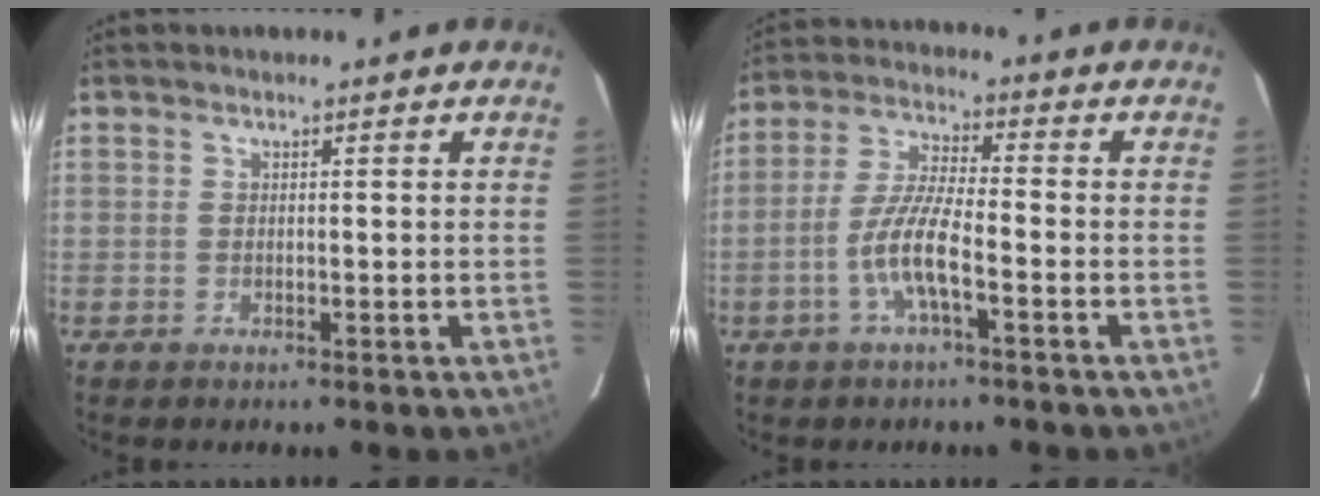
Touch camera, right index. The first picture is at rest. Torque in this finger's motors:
{"motor_torque": [1.32, -0.53, 0.73, 0.19]}